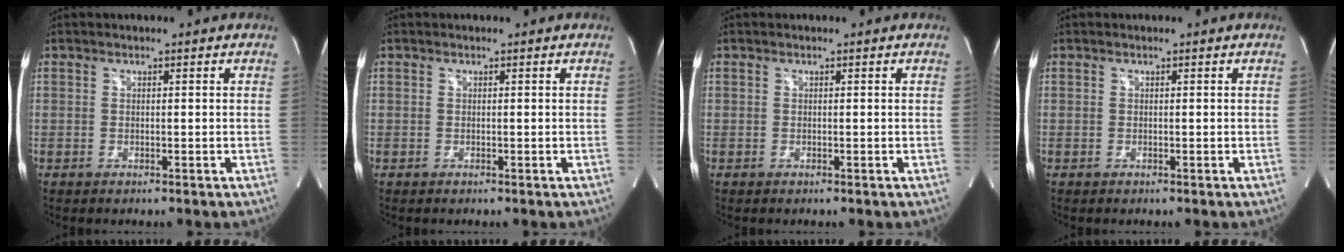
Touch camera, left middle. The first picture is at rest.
{"total": 0.0}
{"total": 0.0}
{"total": 0.0}